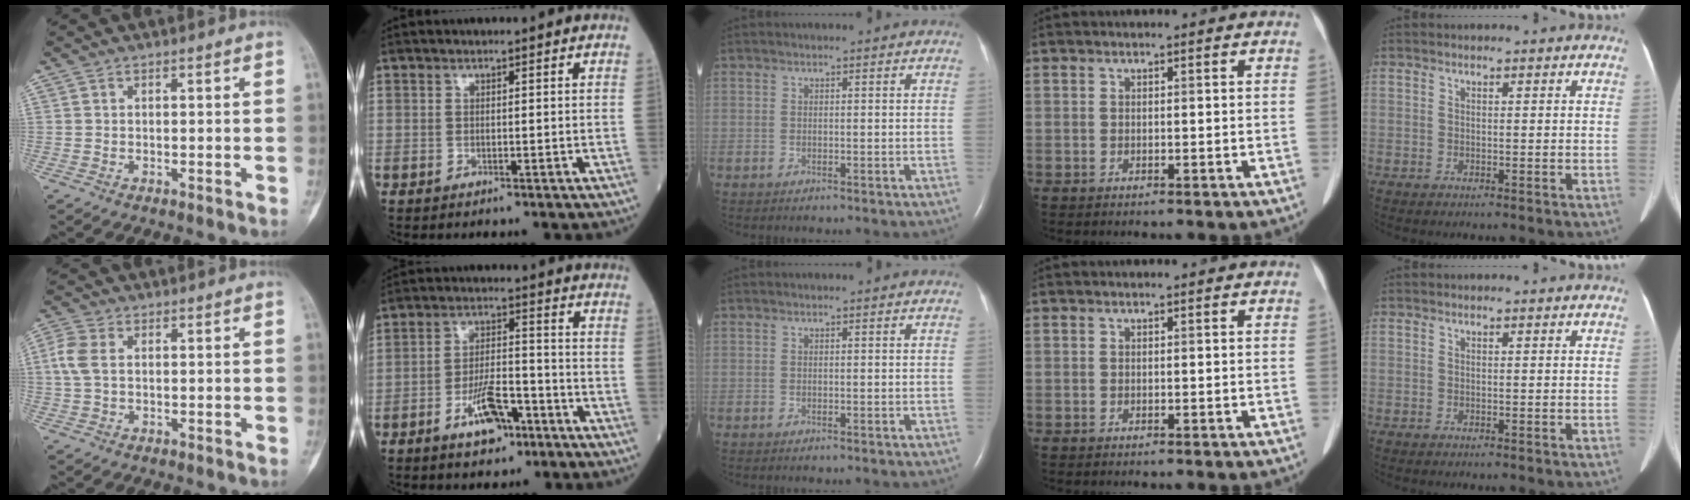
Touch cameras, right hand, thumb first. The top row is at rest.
{"thumb": {"total": 4.7, "force": [0.7, 2.9, 3.7], "torque": [-0.106, 0.010, 0.011]}, "index": {"total": 8.2, "force": [-4.6, 3.0, 6.0], "torque": [-0.113, 0.007, -0.077]}}